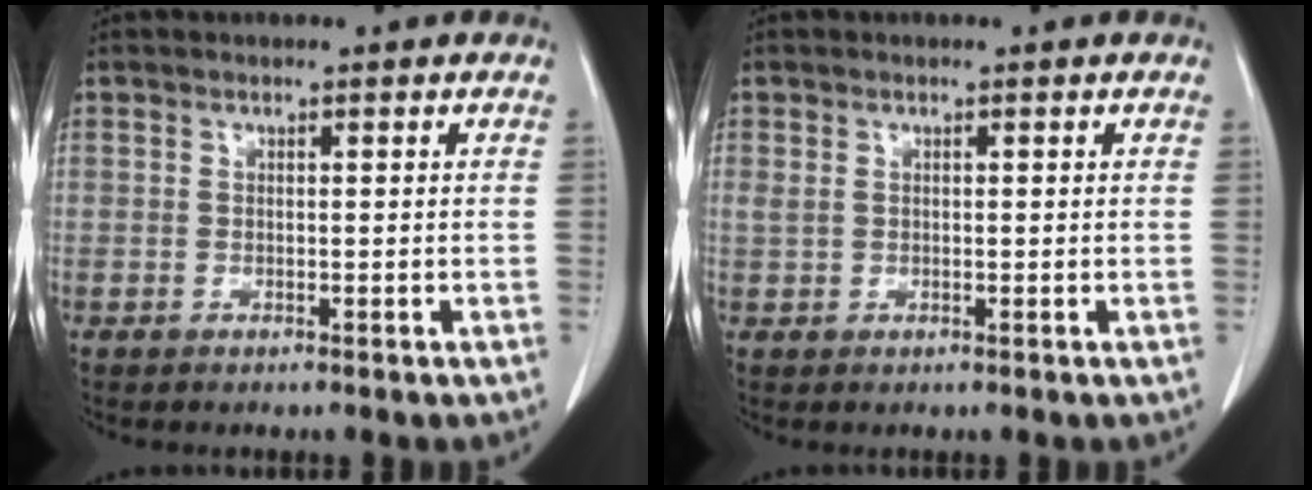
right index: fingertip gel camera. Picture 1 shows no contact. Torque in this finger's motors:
{"motor_torque": [0.09, 0.14, 0.02, 0.00]}